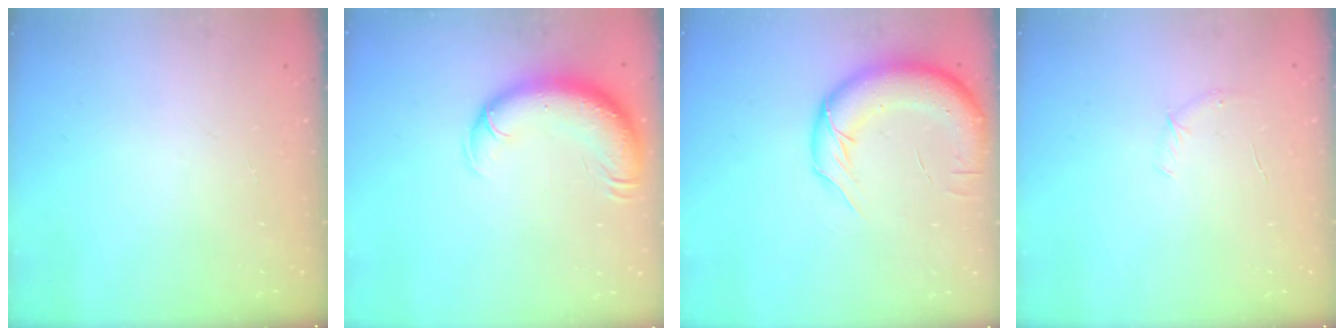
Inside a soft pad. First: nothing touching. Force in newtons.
{"total": 12.3, "press": 11.9, "slide": 3.3}
{"total": 12.8, "press": 12.5, "slide": 2.9}
{"total": 4.2, "press": 4.1, "slide": 1.2}